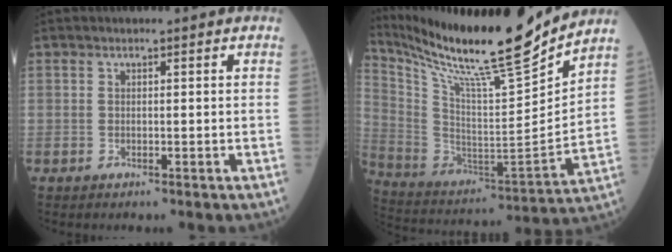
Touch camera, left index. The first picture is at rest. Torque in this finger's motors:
{"motor_torque": [0.84, -1.30, 0.05, 0.11]}